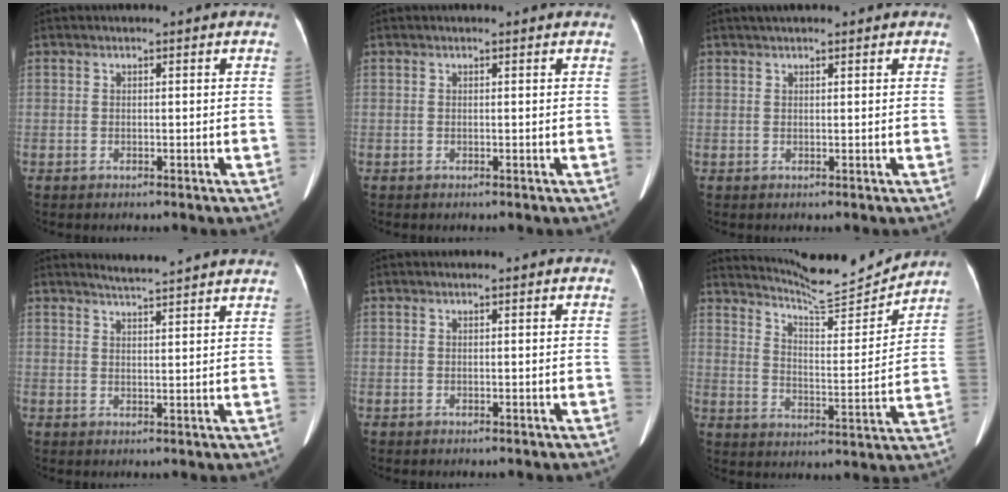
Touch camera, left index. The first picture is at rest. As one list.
[{"total": 0.7, "force": [0.7, 0.0, 0.2], "torque": [-0.008, 0.001, 0.007]}, {"total": 2.0, "force": [1.3, 0.5, 1.5], "torque": [-0.018, 0.026, 0.021]}, {"total": 9.0, "force": [8.6, -0.5, 2.6], "torque": [-0.044, 0.008, 0.100]}, {"total": 0.0}, {"total": 11.2, "force": [11.0, -0.9, 1.4], "torque": [-0.030, -0.025, 0.169]}]